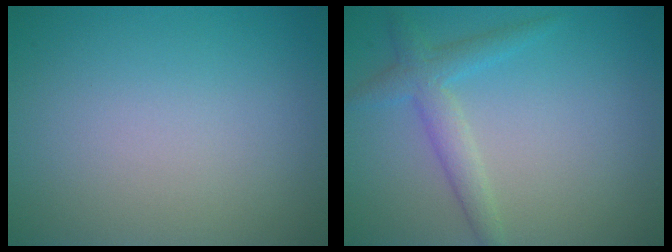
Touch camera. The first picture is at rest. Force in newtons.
{"total": 2.8, "press": 2.8, "slide": 0.2}